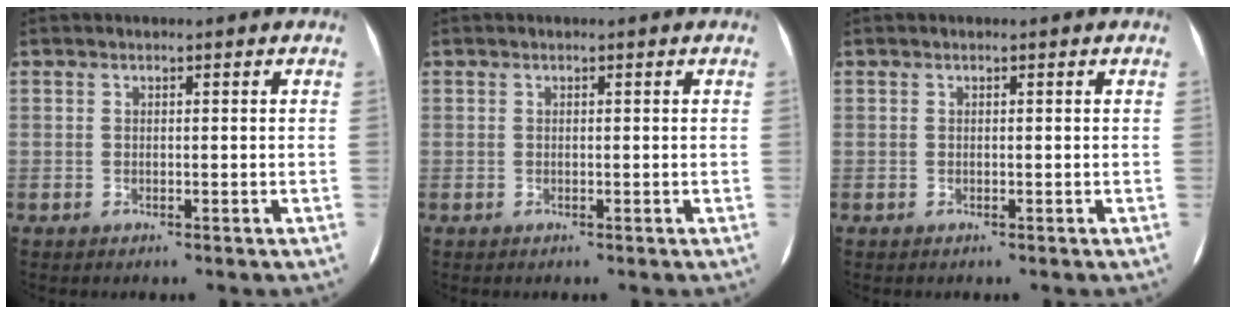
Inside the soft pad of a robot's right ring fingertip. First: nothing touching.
{"total": 0.0}
{"total": 0.0}